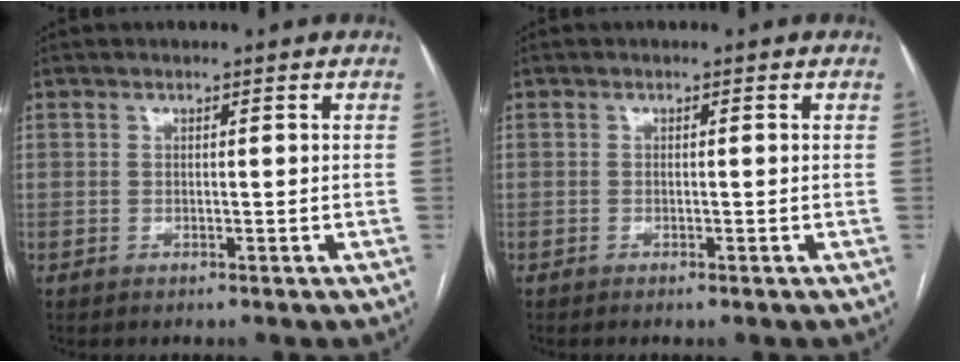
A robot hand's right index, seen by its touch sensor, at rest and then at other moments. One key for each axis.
{"total": 0.7, "fx": -0.4, "fy": -0.1, "fz": 0.6, "tx": -0.013, "ty": 0.000, "tz": -0.008}